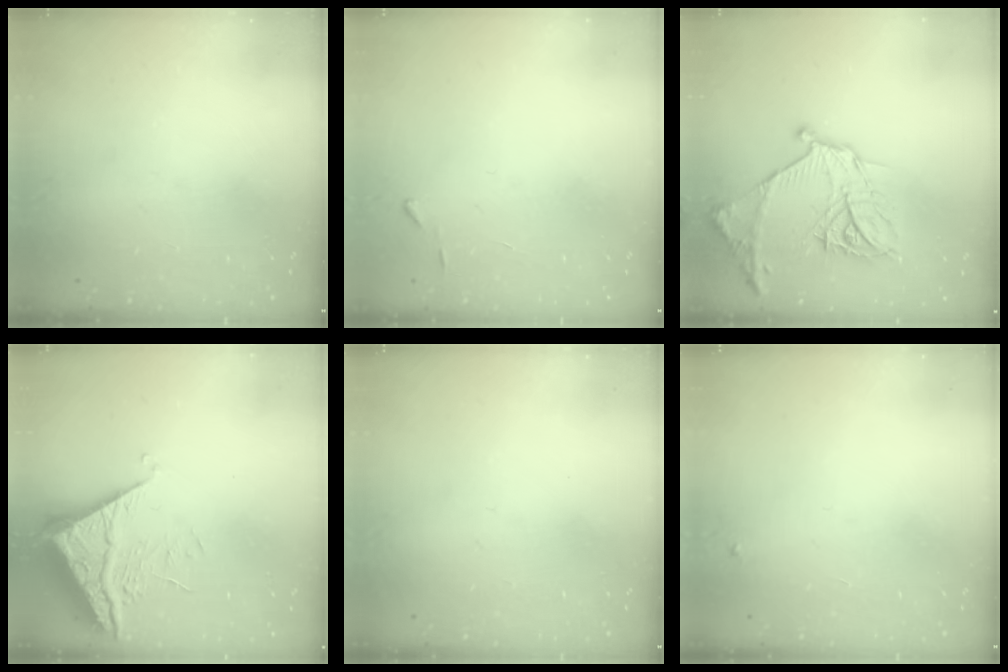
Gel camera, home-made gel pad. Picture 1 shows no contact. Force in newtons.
{"total": 2.7, "press": 2.7, "slide": 0.3}
{"total": 18.4, "press": 18.3, "slide": 1.9}
{"total": 6.6, "press": 6.6, "slide": 0.6}
{"total": 0.0}
{"total": 2.7, "press": 2.7, "slide": 0.2}